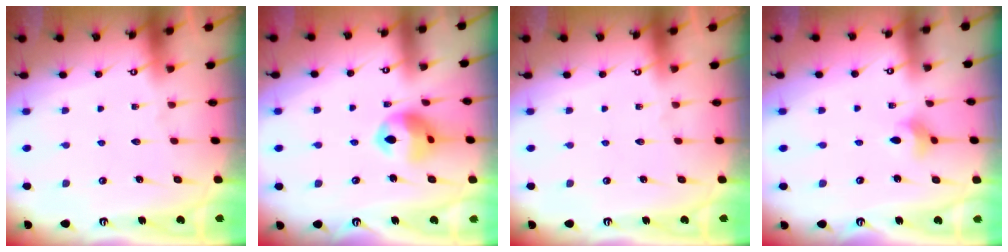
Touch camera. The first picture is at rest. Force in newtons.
{"total": 11.6, "press": 11.6, "slide": 1.1}
{"total": 0.0}
{"total": 3.7, "press": 3.6, "slide": 0.8}